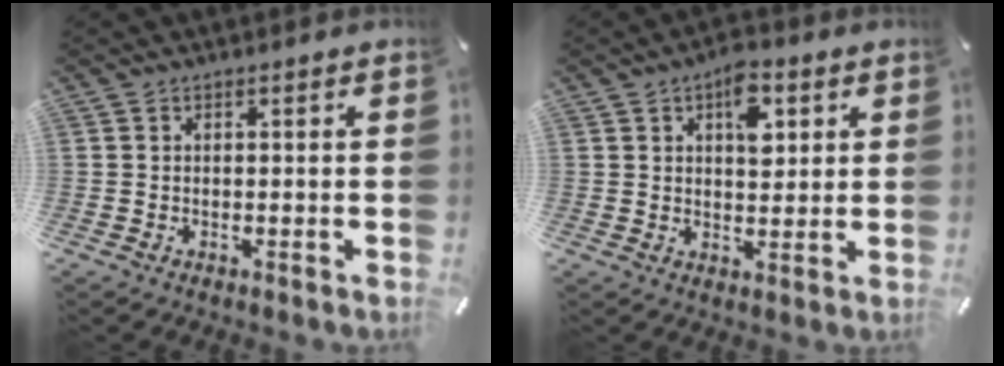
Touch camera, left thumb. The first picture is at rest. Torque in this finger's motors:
{"motor_torque": [1.10, 1.25, 0.55, -0.69, 0.24]}